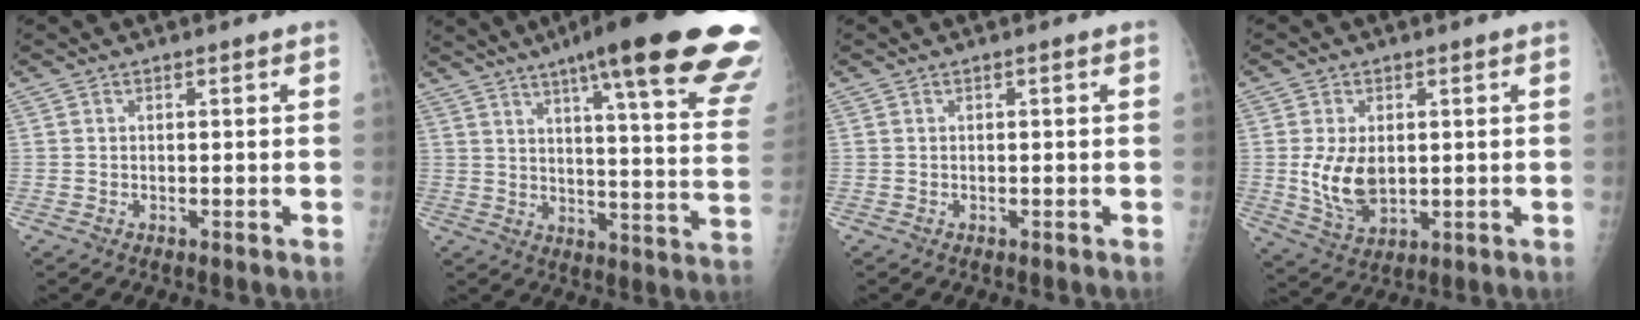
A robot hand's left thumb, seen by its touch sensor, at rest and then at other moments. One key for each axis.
{"total": 29.2, "fx": 19.3, "fy": 3.8, "fz": 21.6, "tx": -0.239, "ty": -0.068, "tz": 0.250}
{"total": 0.0}
{"total": 8.6, "fx": 0.5, "fy": 5.6, "fz": 6.4, "tx": -0.109, "ty": -0.013, "tz": 0.023}